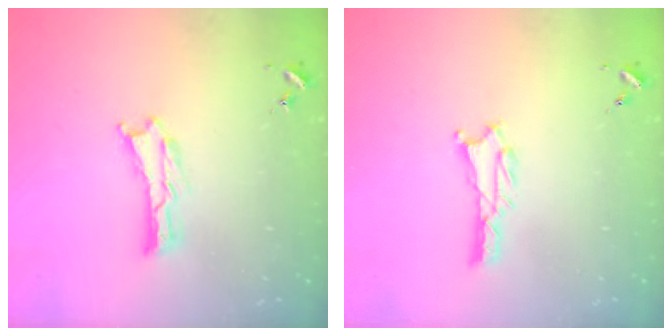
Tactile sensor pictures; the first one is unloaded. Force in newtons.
{"total": 1.3, "press": 1.3, "slide": 0.3}